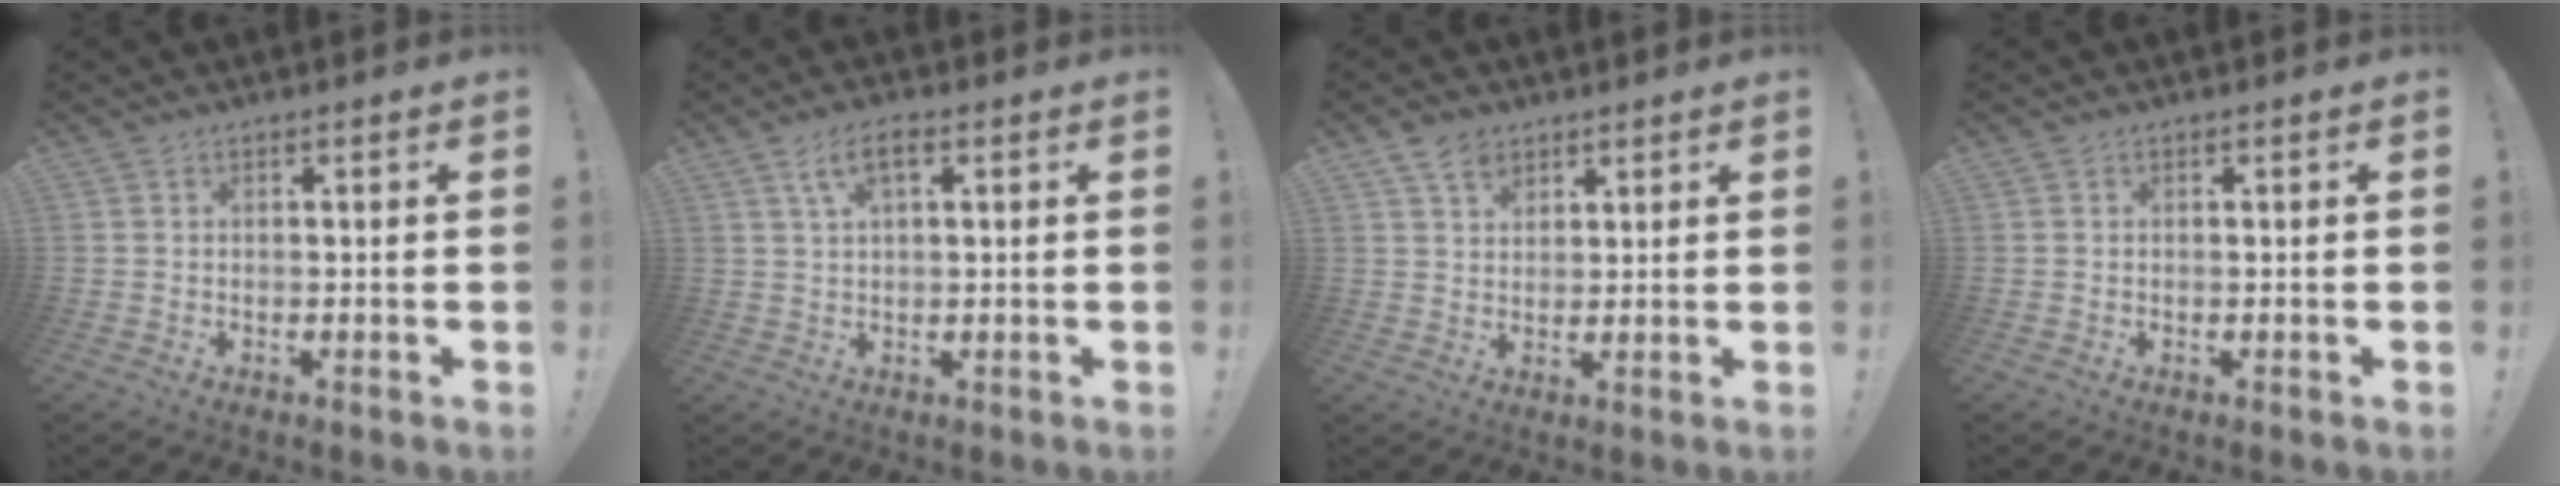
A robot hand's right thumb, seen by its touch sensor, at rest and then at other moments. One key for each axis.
{"total": 6.2, "fx": 2.6, "fy": 2.6, "fz": 5.0, "tx": -0.086, "ty": 0.004, "tz": 0.046}
{"total": 5.9, "fx": 3.7, "fy": 3.9, "fz": 2.3, "tx": -0.039, "ty": -0.011, "tz": 0.070}
{"total": 0.0}